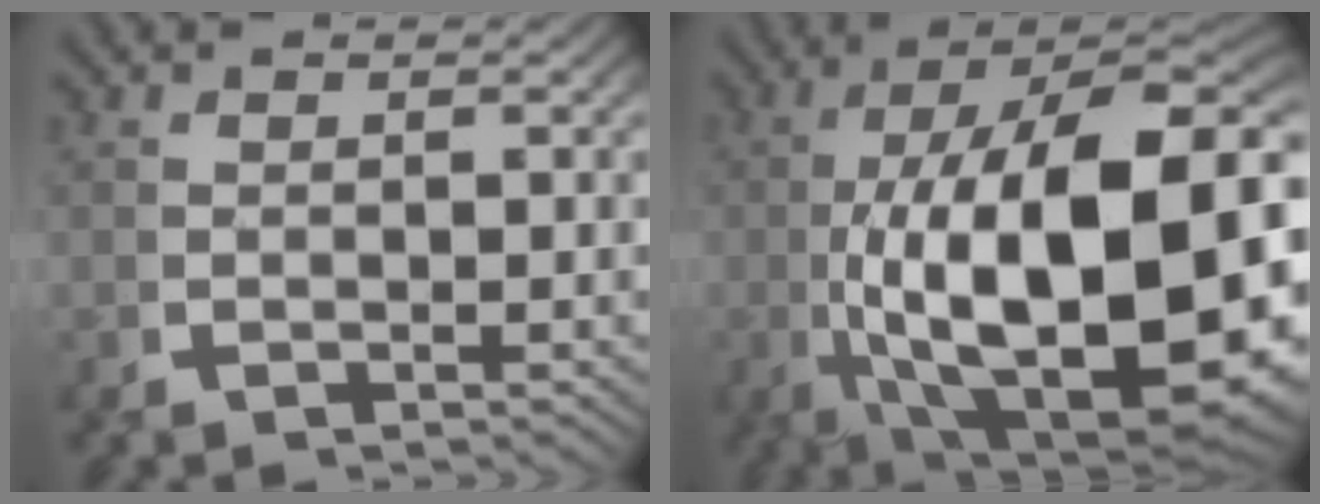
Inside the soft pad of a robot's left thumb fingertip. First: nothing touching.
{"total": 27.8, "force": [-3.4, 15.3, 22.9], "torque": [-0.399, -0.108, 0.013]}